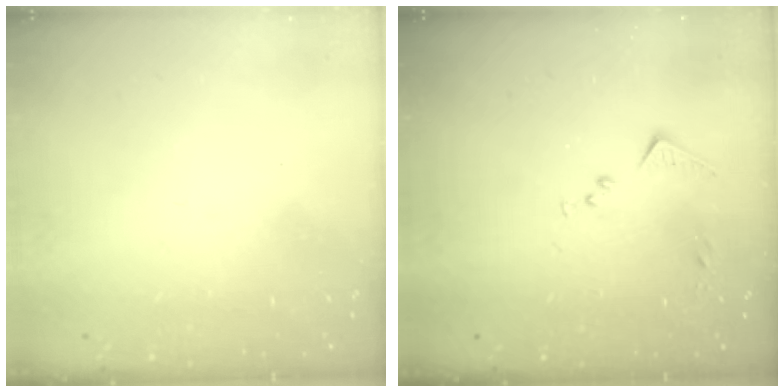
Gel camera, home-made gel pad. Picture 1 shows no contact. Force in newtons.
{"total": 6.9, "press": 6.9, "slide": 0.5}